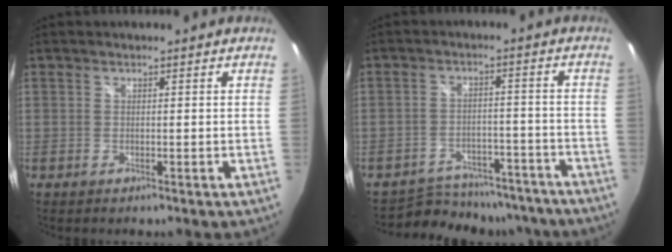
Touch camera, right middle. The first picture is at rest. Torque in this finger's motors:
{"motor_torque": [-0.48, -0.38, -0.05, -0.01]}